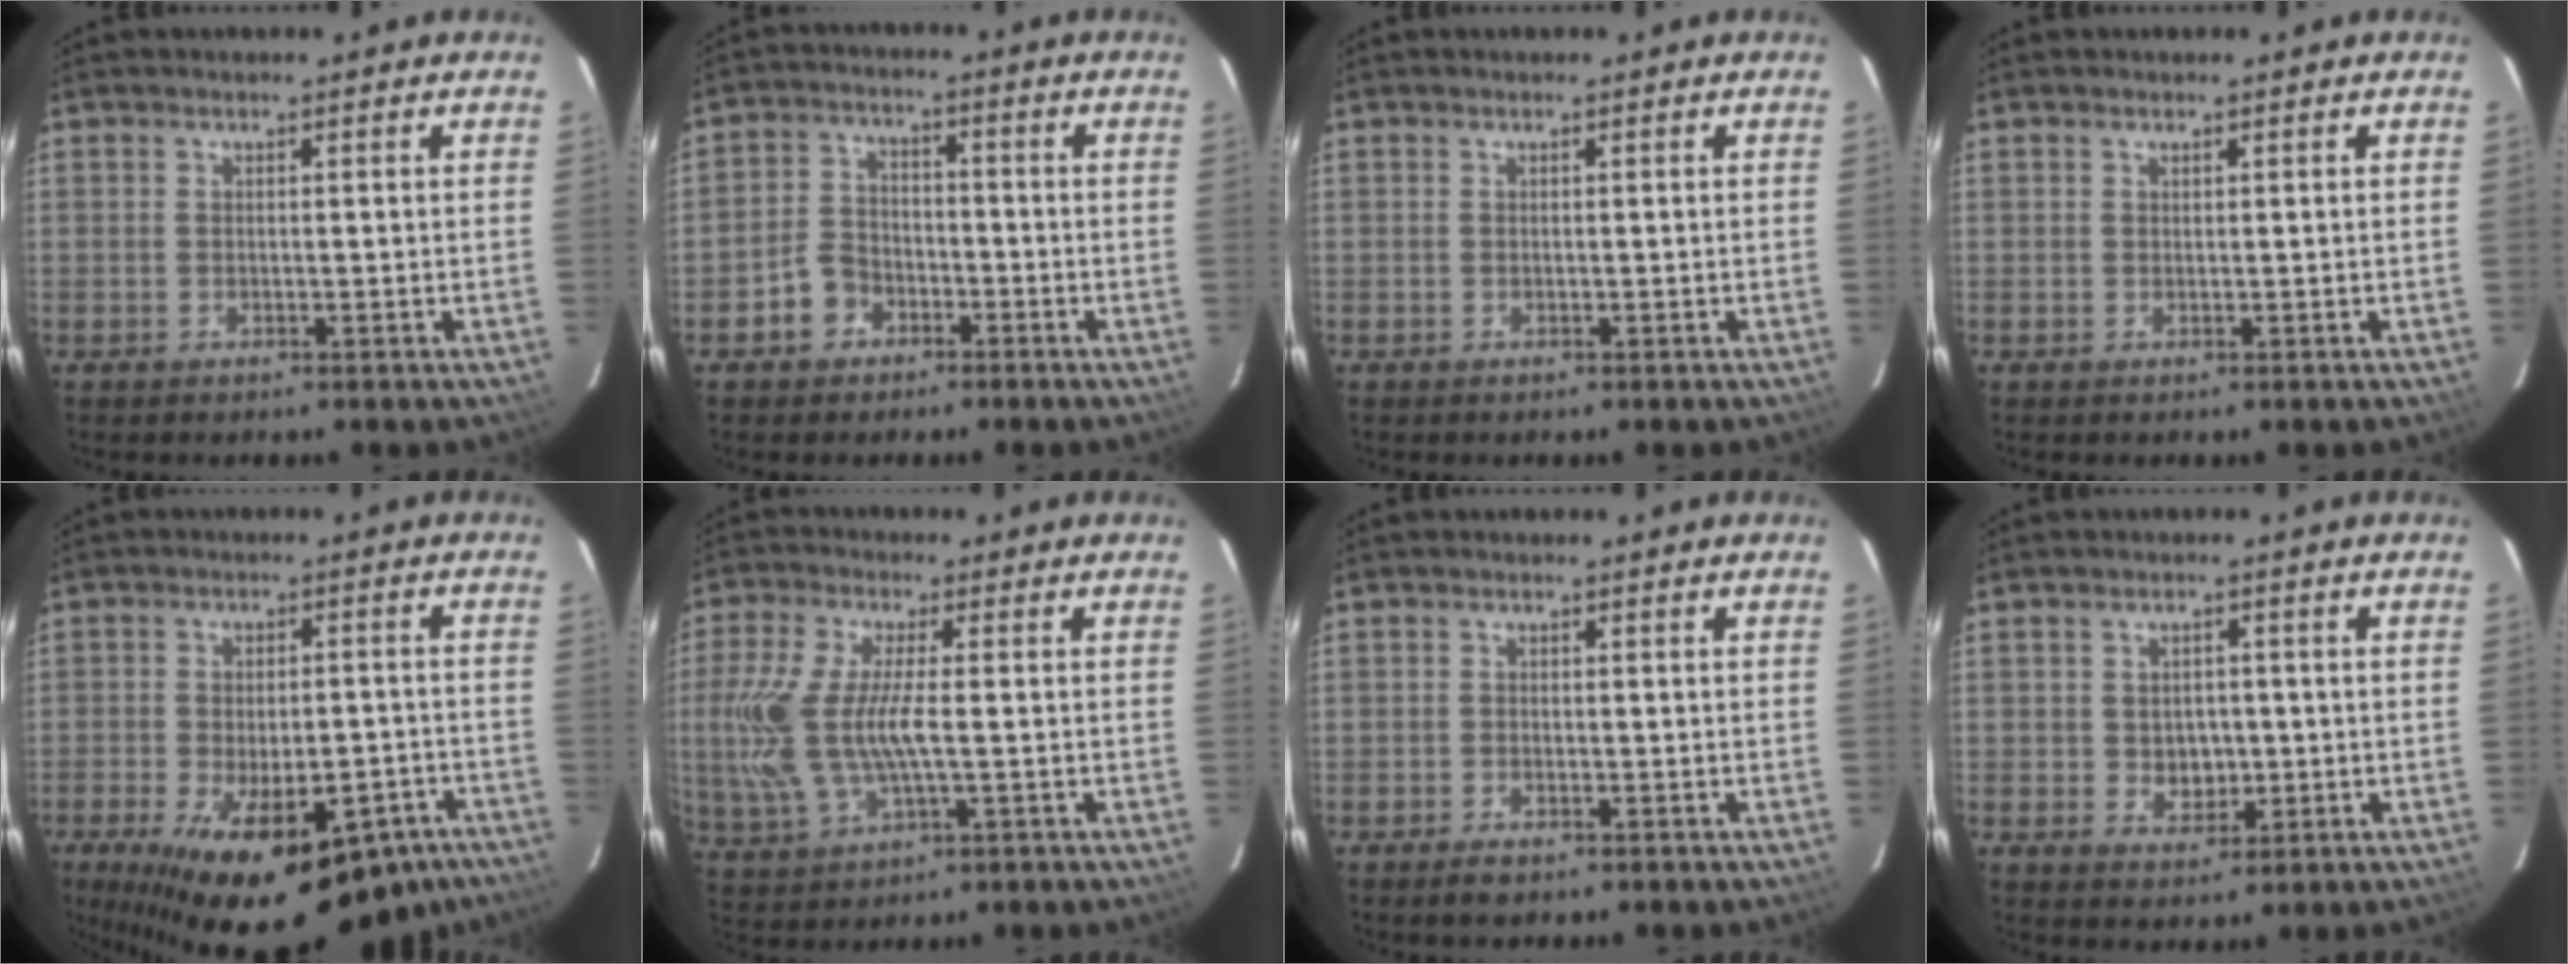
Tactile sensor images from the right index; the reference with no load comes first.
{"total": 5.8, "force": [-3.2, 4.6, 1.5], "torque": [-0.040, 0.019, -0.052]}
{"total": 0.0}
{"total": 0.0}
{"total": 23.3, "force": [-14.8, 10.7, 14.5], "torque": [-0.245, -0.017, -0.188]}
{"total": 12.9, "force": [-1.0, 4.7, 12.0], "torque": [-0.258, -0.006, -0.013]}
{"total": 1.9, "force": [-1.5, 0.7, 0.9], "torque": [-0.022, -0.004, -0.027]}
{"total": 4.3, "force": [-0.5, 3.6, 2.3], "torque": [-0.041, 0.003, 0.000]}